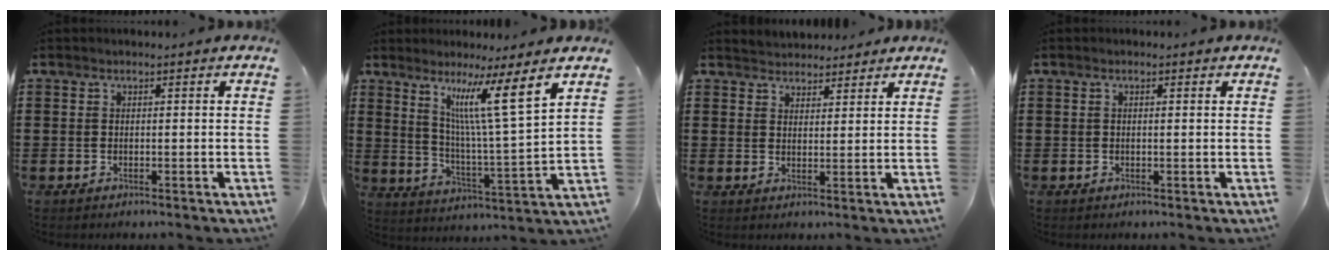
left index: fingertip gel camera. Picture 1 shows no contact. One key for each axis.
{"total": 10.2, "fx": 6.5, "fy": -0.7, "fz": 7.8, "tx": -0.153, "ty": -0.033, "tz": 0.100}
{"total": 3.1, "fx": 2.8, "fy": 1.0, "fz": -0.6, "tx": 0.001, "ty": -0.002, "tz": 0.055}
{"total": 0.8, "fx": 0.3, "fy": 0.1, "fz": 0.7, "tx": -0.014, "ty": 0.000, "tz": 0.007}